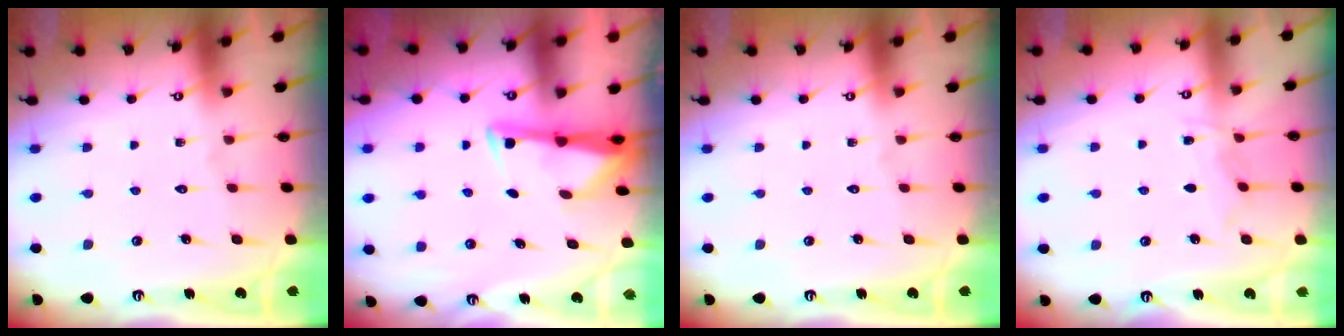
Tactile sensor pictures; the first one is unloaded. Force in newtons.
{"total": 3.2, "press": 3.2, "slide": 0.4}
{"total": 0.0}
{"total": 4.9, "press": 4.9, "slide": 0.5}